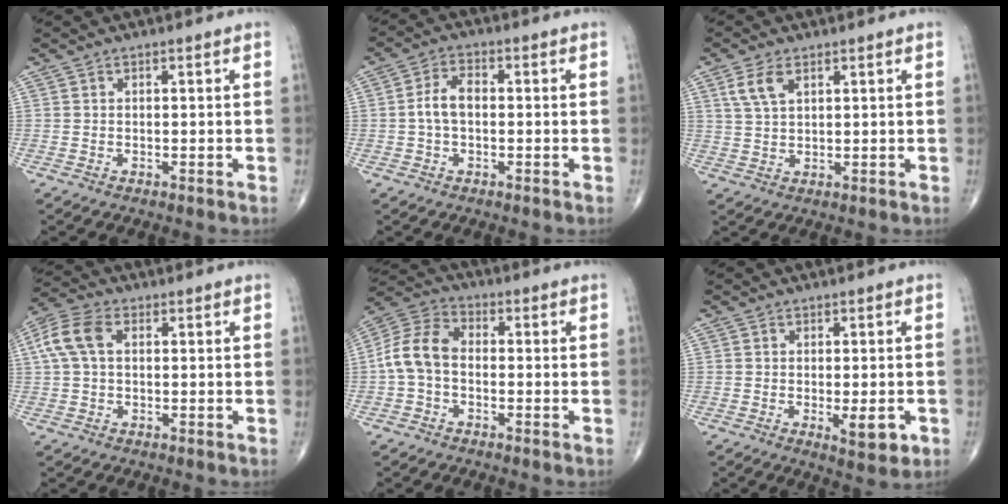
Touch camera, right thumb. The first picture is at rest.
{"total": 5.0, "force": [-0.3, 3.0, 4.0], "torque": [-0.078, 0.018, -0.012]}
{"total": 5.0, "force": [2.3, 2.5, 3.6], "torque": [-0.074, 0.001, 0.053]}
{"total": 7.6, "force": [1.4, 4.7, 5.7], "torque": [-0.139, 0.024, 0.025]}
{"total": 8.8, "force": [-1.1, 6.0, 6.4], "torque": [-0.123, 0.028, -0.036]}
{"total": 5.5, "force": [-1.5, 1.9, 4.9], "torque": [-0.061, -0.010, -0.016]}